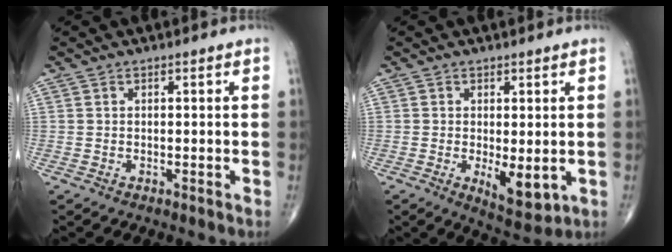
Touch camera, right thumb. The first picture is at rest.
{"total": 6.6, "force": [-1.1, 2.9, 5.9], "torque": [-0.081, -0.019, -0.008]}